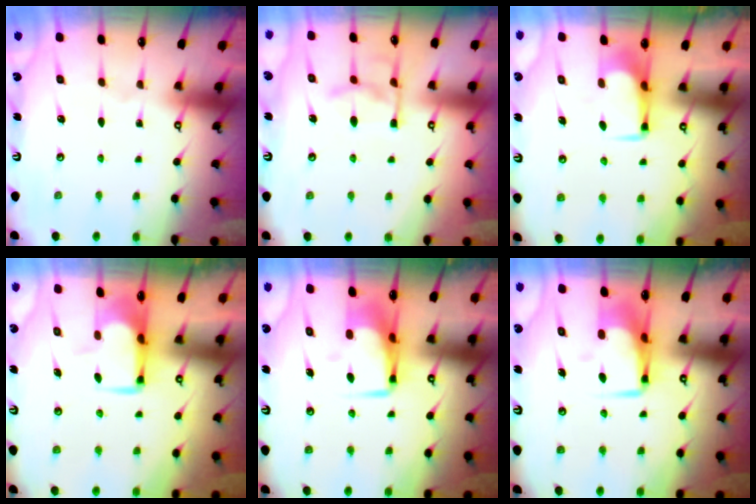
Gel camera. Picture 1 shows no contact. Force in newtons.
{"total": 11.0, "press": 10.9, "slide": 1.0}
{"total": 1.7, "press": 1.6, "slide": 0.5}
{"total": 1.8, "press": 1.7, "slide": 0.4}
{"total": 7.1, "press": 7.0, "slide": 1.4}
{"total": 7.1, "press": 7.0, "slide": 1.4}